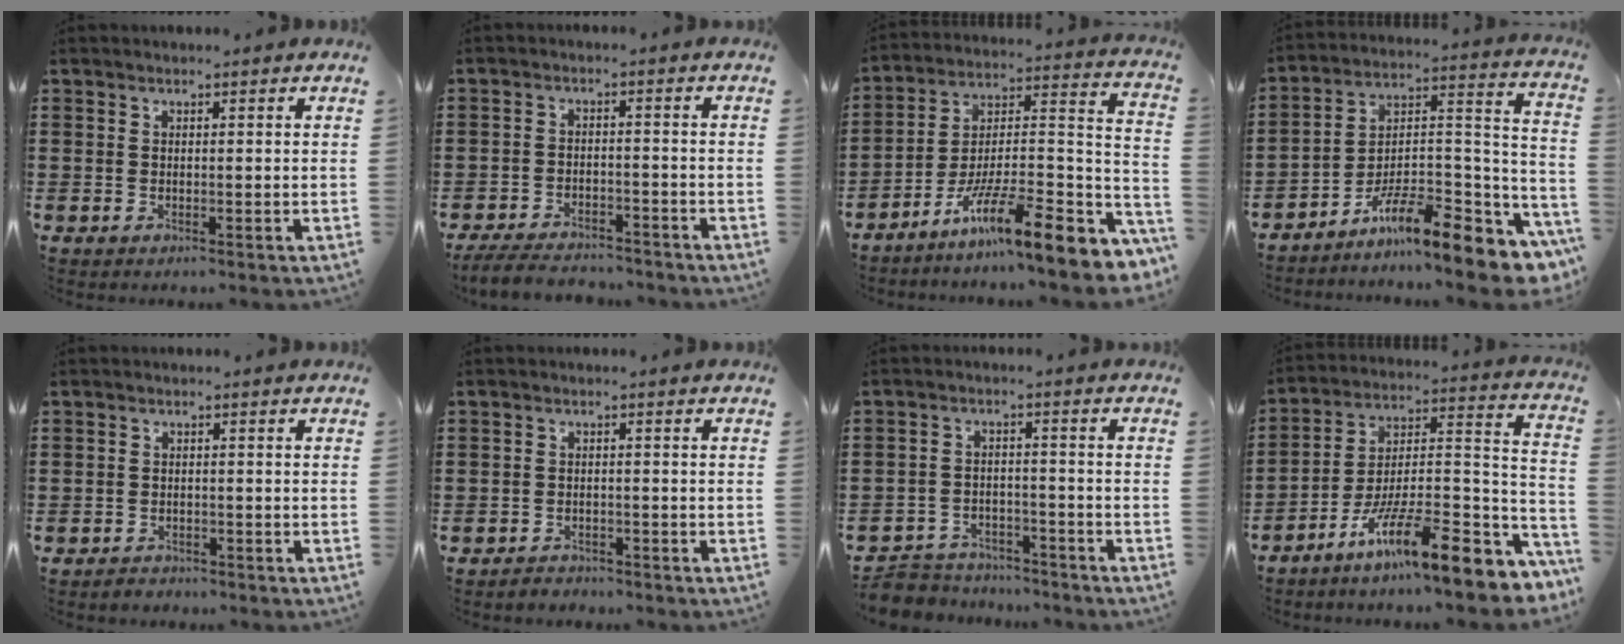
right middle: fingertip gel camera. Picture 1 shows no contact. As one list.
[{"total": 4.5, "force": [-4.3, 0.8, 1.1], "torque": [-0.031, -0.001, -0.090]}, {"total": 12.4, "force": [-7.8, 1.8, 9.4], "torque": [-0.148, -0.006, -0.144]}, {"total": 11.4, "force": [-8.3, 2.5, 7.5], "torque": [-0.113, 0.016, -0.154]}, {"total": 1.5, "force": [-1.3, 0.6, -0.2], "torque": [0.001, 0.005, -0.032]}, {"total": 2.0, "force": [-1.9, 0.6, -0.3], "torque": [0.001, 0.004, -0.045]}, {"total": 4.7, "force": [-4.6, 1.0, 0.2], "torque": [-0.018, 0.006, -0.099]}, {"total": 13.5, "force": [-8.5, 2.6, 10.1], "torque": [-0.156, 0.004, -0.153]}]